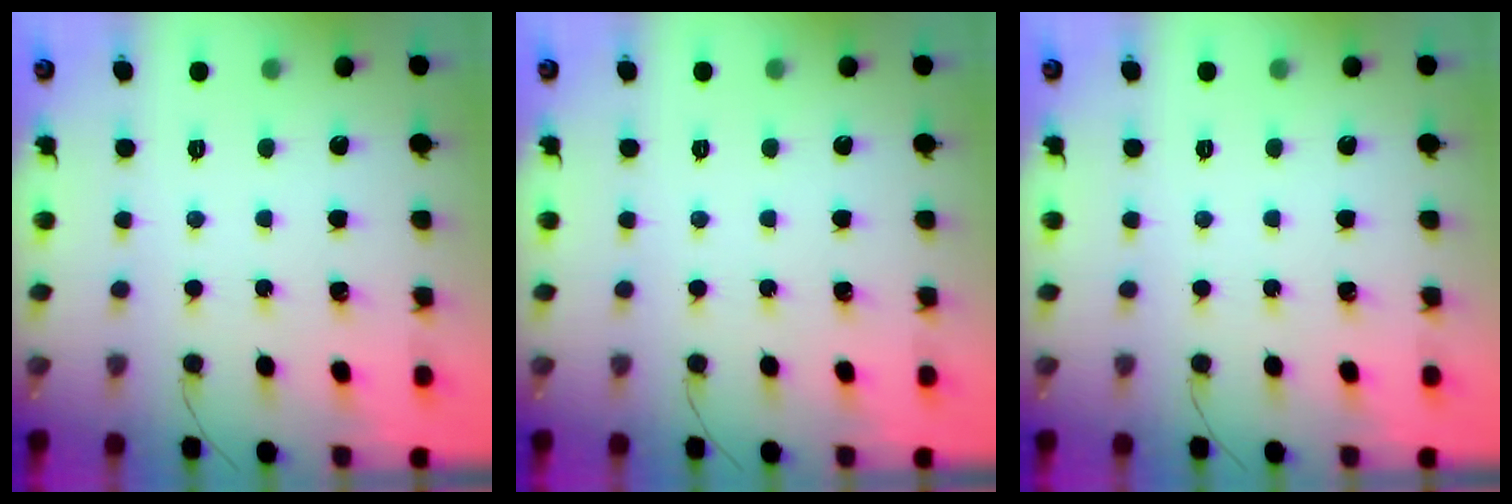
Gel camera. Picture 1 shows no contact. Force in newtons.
{"total": 0.0}
{"total": 0.0}